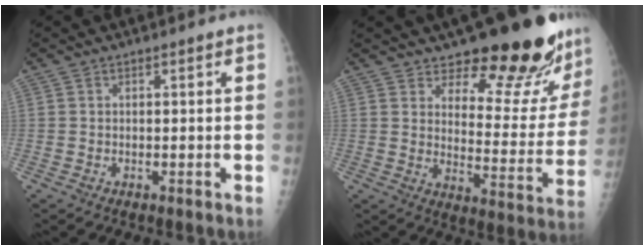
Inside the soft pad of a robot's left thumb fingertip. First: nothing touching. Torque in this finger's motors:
{"motor_torque": [0.65, 0.58, 0.31, -0.28, 0.16]}